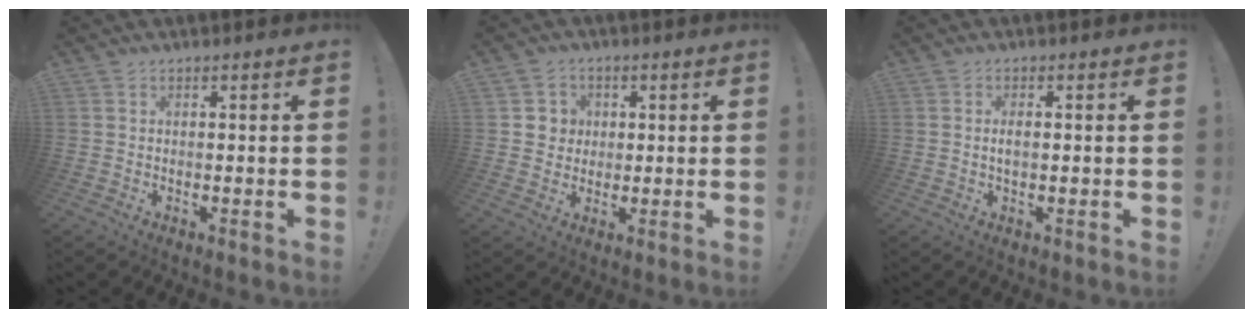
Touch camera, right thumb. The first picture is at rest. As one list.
[{"total": 5.7, "force": [1.1, 5.6, 0.7], "torque": [-0.002, -0.008, 0.020]}, {"total": 1.9, "force": [-0.2, 0.7, 1.8], "torque": [-0.031, 0.002, -0.005]}]